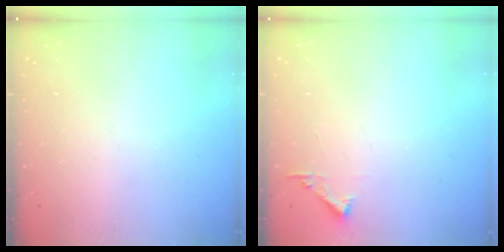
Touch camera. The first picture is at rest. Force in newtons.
{"total": 4.4, "press": 4.4, "slide": 0.4}